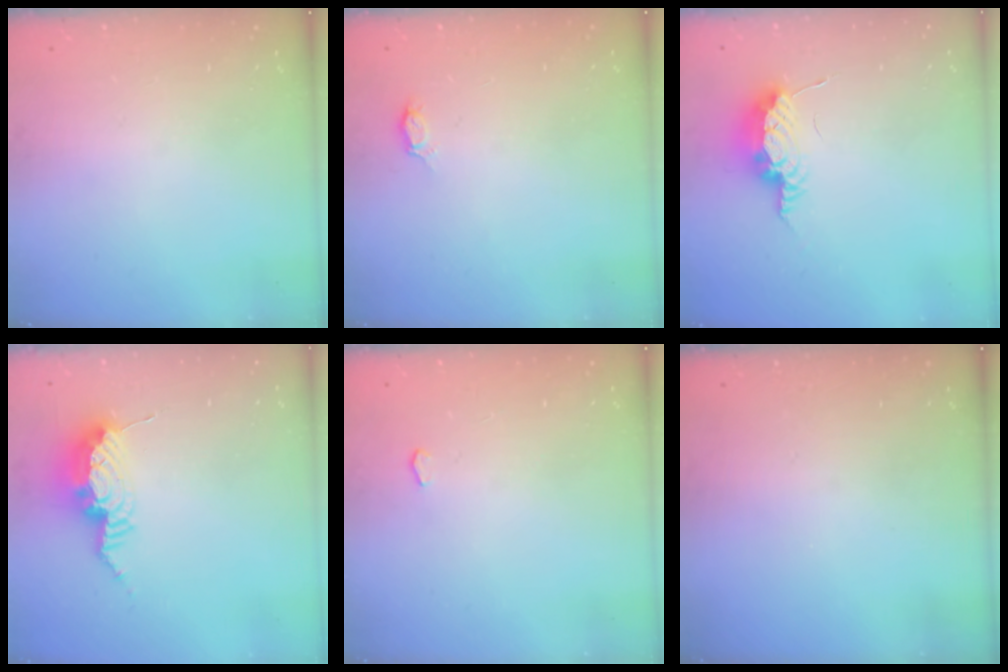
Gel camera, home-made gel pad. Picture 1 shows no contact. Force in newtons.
{"total": 2.8, "press": 2.8, "slide": 0.3}
{"total": 8.3, "press": 8.1, "slide": 1.8}
{"total": 11.8, "press": 11.7, "slide": 1.1}
{"total": 2.0, "press": 1.9, "slide": 0.3}
{"total": 0.0}